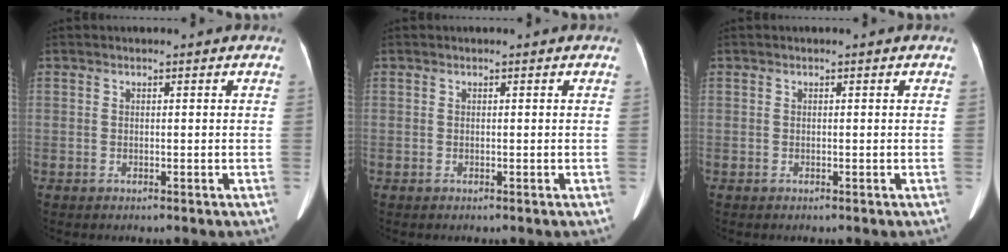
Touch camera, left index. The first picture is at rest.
{"total": 0.0}
{"total": 0.0}